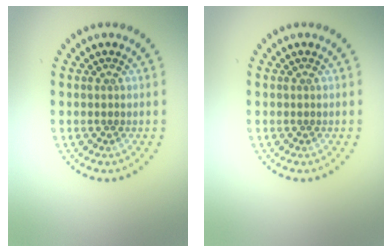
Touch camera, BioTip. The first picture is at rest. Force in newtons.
{"total": 0.0}